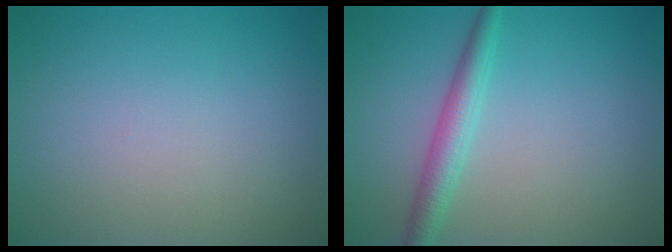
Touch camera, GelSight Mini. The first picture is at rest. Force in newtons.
{"total": 2.7, "press": 2.7, "slide": 0.1}